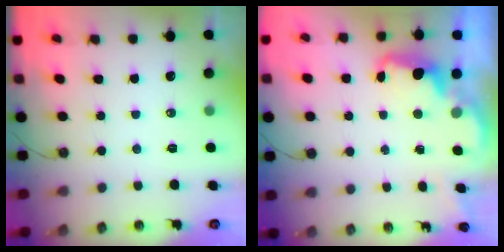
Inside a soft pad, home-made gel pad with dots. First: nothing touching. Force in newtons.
{"total": 2.5, "press": 2.5, "slide": 0.5}